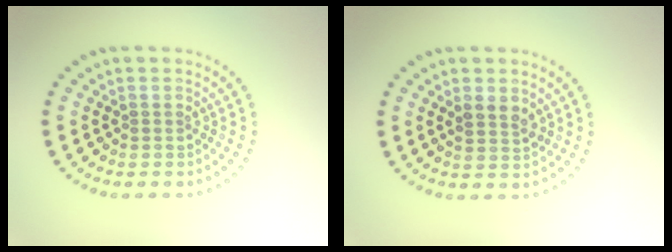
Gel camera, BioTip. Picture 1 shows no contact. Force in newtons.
{"total": 1.9, "press": 1.8, "slide": 0.6}